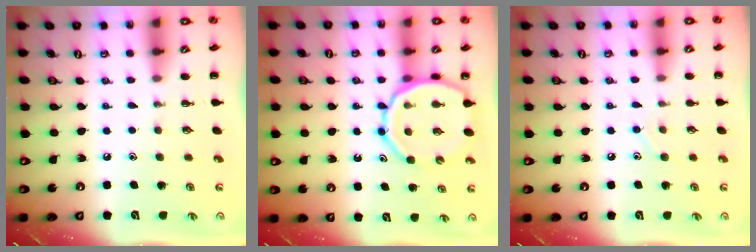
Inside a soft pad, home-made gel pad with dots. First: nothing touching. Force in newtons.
{"total": 13.2, "press": 12.9, "slide": 3.1}
{"total": 6.3, "press": 6.1, "slide": 1.4}